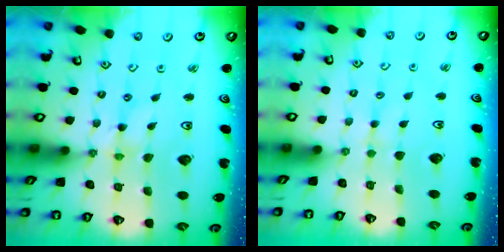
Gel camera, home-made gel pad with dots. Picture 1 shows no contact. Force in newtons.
{"total": 1.9, "press": 1.9, "slide": 0.4}